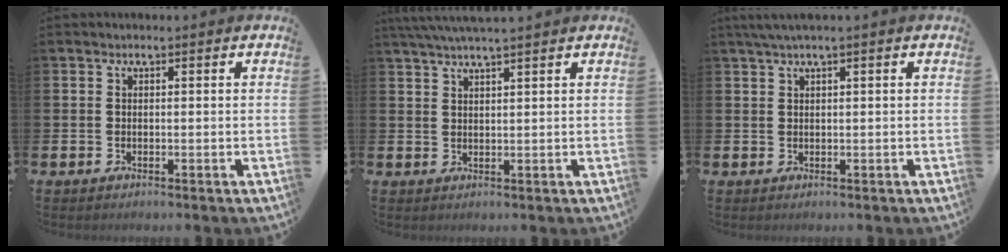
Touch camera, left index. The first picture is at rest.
{"total": 3.3, "force": [3.1, -0.3, 1.2], "torque": [-0.039, -0.002, 0.059]}
{"total": 1.9, "force": [1.3, -0.1, 1.4], "torque": [-0.035, 0.005, 0.024]}